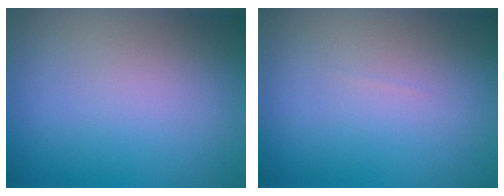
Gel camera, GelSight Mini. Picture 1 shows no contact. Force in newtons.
{"total": 0.0}